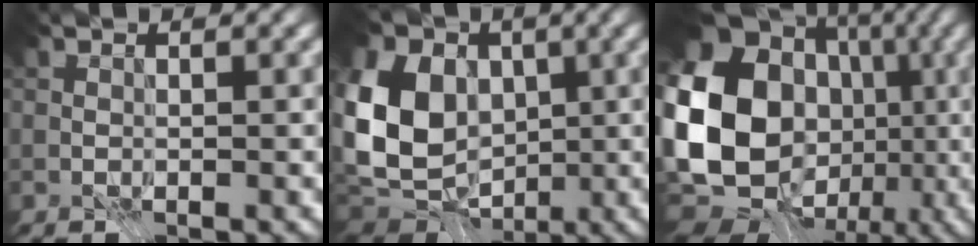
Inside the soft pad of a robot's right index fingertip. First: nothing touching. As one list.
[{"total": 13.8, "force": [-0.3, 10.9, 8.6], "torque": [-0.188, 0.014, -0.013]}, {"total": 18.4, "force": [-1.5, 14.4, 11.4], "torque": [-0.239, 0.000, -0.028]}]